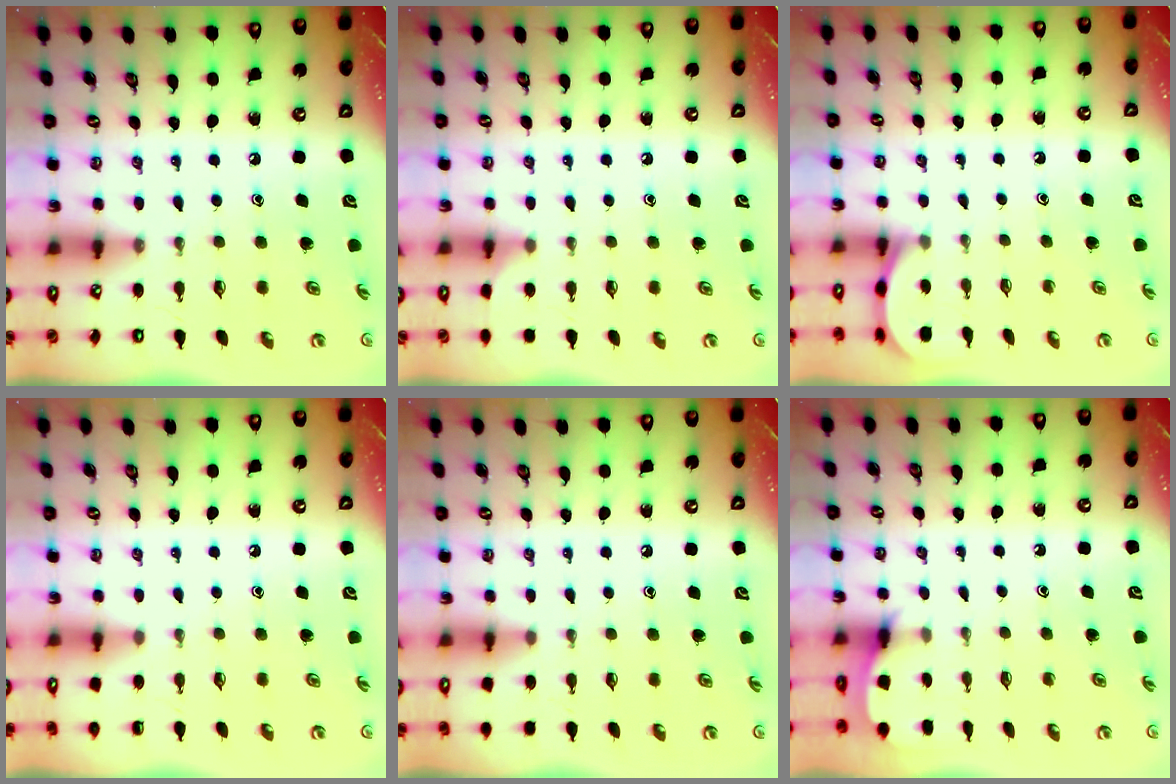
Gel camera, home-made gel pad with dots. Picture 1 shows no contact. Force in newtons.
{"total": 5.0, "press": 5.0, "slide": 0.6}
{"total": 1.4, "press": 1.4, "slide": 0.1}
{"total": 0.0}
{"total": 2.3, "press": 2.3, "slide": 0.4}
{"total": 3.6, "press": 3.6, "slide": 0.3}